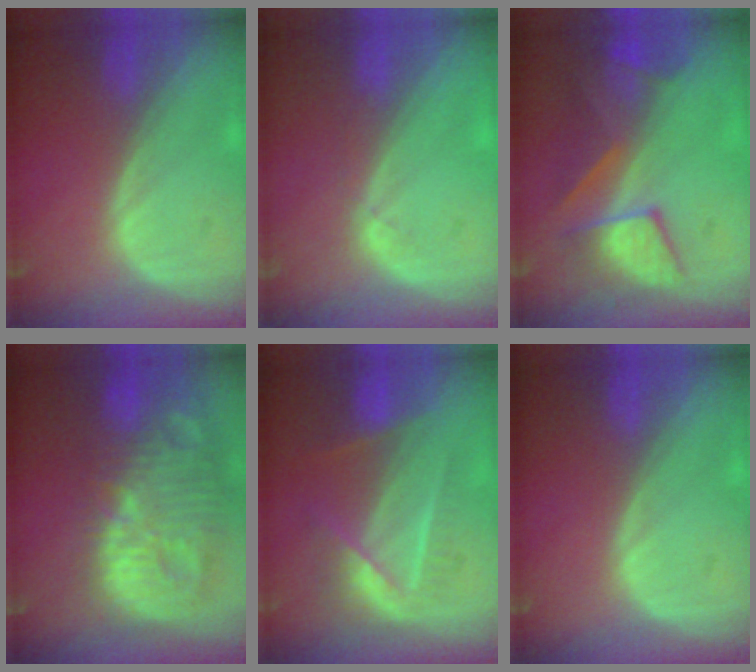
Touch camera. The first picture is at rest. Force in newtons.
{"total": 1.4, "press": 1.3, "slide": 0.5}
{"total": 7.8, "press": 7.7, "slide": 1.2}
{"total": 14.4, "press": 12.5, "slide": 7.2}
{"total": 7.3, "press": 6.4, "slide": 3.4}
{"total": 0.0}